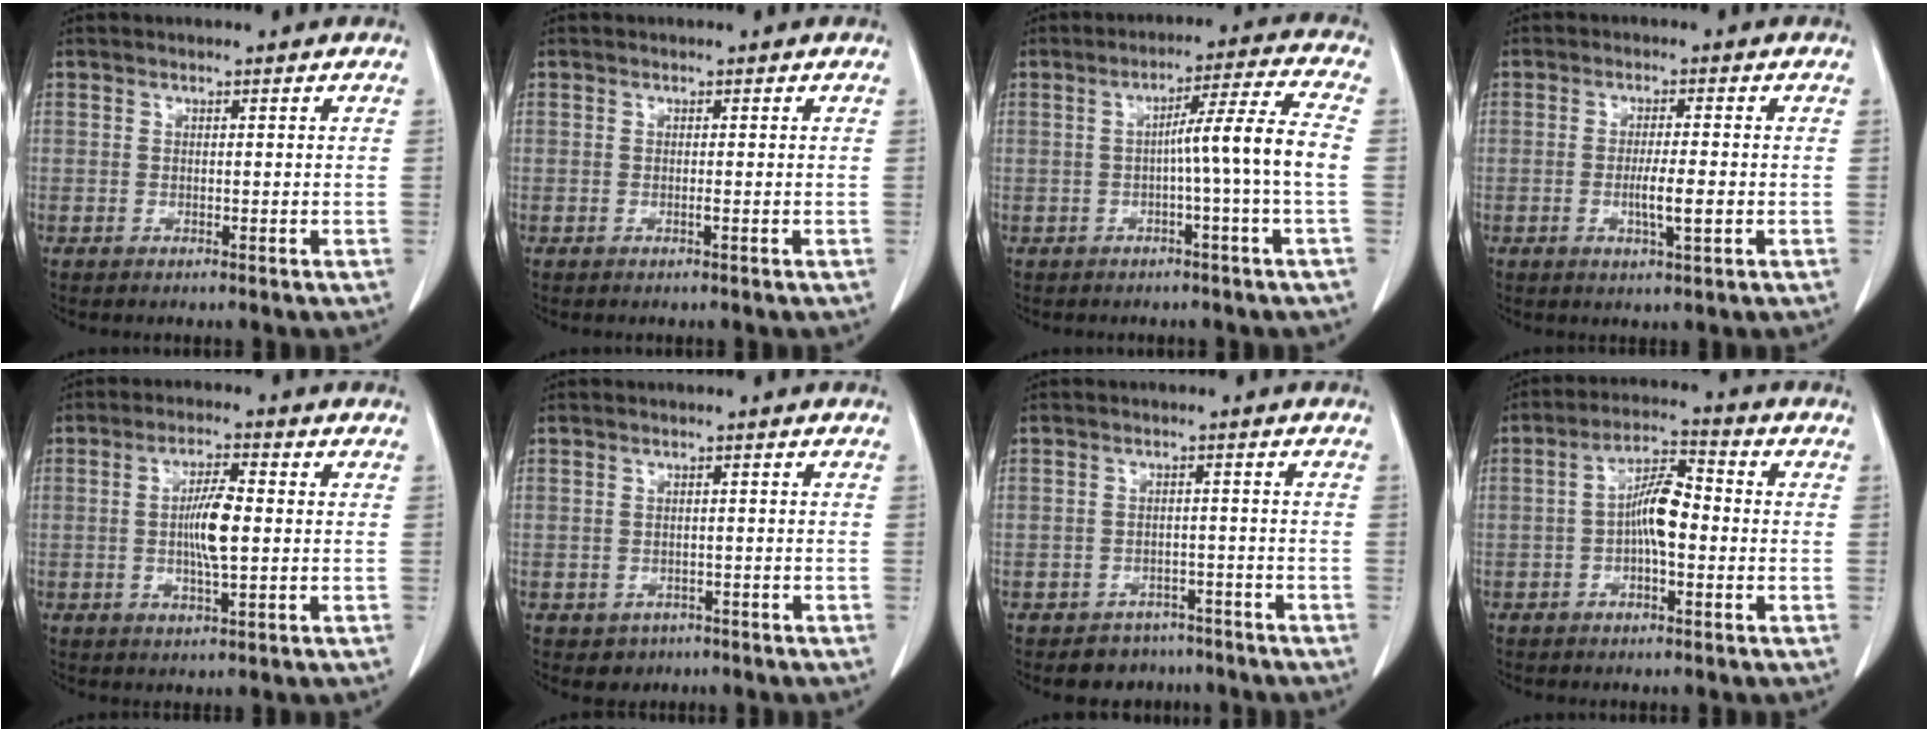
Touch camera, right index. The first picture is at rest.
{"total": 0.0}
{"total": 8.1, "force": [-1.1, -1.9, 7.8], "torque": [-0.119, 0.016, -0.015]}
{"total": 4.2, "force": [-1.0, 0.3, 4.1], "torque": [-0.074, -0.005, -0.016]}
{"total": 6.1, "force": [-0.2, 0.9, 6.1], "torque": [-0.115, 0.000, -0.007]}
{"total": 2.4, "force": [-1.3, 2.0, 0.1], "torque": [-0.001, 0.008, -0.013]}
{"total": 4.6, "force": [-3.6, 2.8, -0.5], "torque": [0.014, 0.016, -0.053]}
{"total": 6.9, "force": [-0.9, 2.0, 6.5], "torque": [-0.123, 0.020, -0.023]}